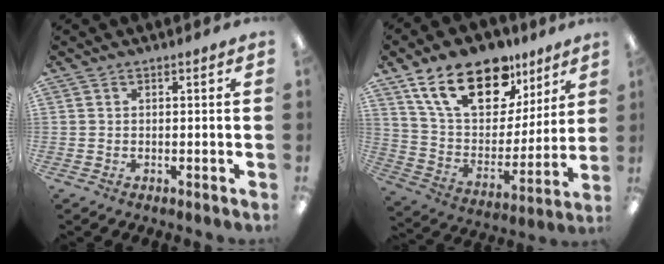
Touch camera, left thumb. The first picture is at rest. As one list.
[{"total": 21.2, "force": [13.4, 11.2, 12.0], "torque": [-0.215, -0.061, 0.240]}]